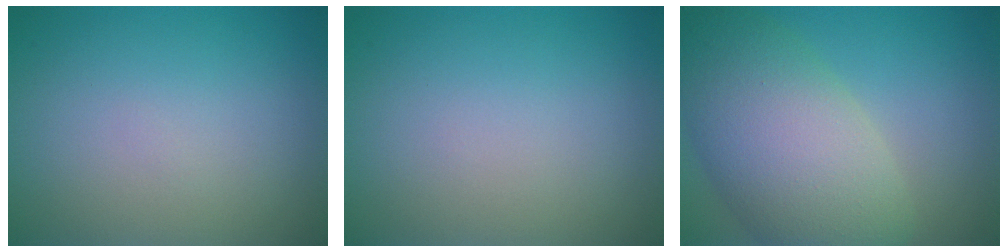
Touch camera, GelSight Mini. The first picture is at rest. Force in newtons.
{"total": 0.0}
{"total": 9.8, "press": 9.8, "slide": 0.3}